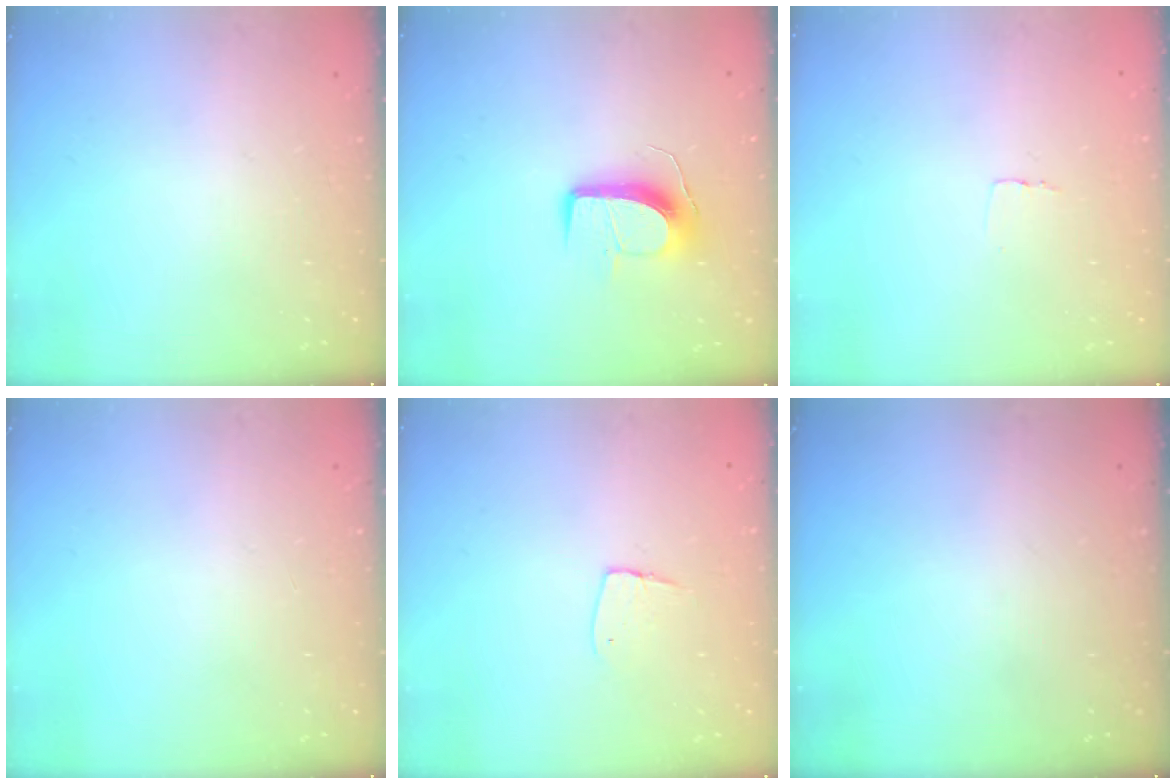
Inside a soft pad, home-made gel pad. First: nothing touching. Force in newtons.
{"total": 10.7, "press": 10.7, "slide": 0.4}
{"total": 2.6, "press": 2.6, "slide": 0.1}
{"total": 0.0}
{"total": 4.6, "press": 4.6, "slide": 0.4}
{"total": 0.0}